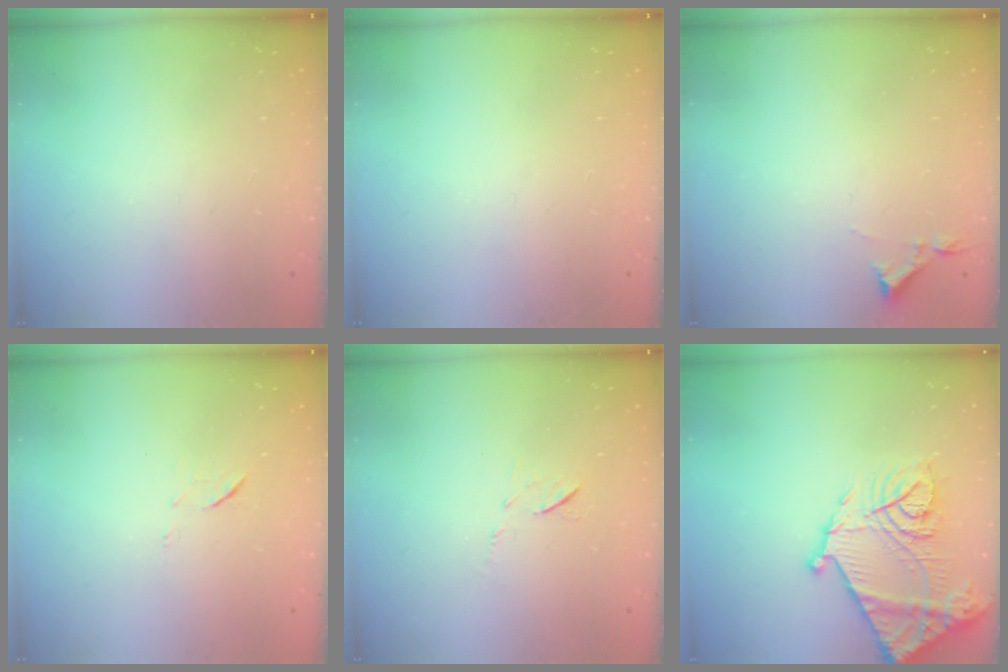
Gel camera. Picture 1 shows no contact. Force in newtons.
{"total": 0.0}
{"total": 2.9, "press": 2.9, "slide": 0.5}
{"total": 5.4, "press": 5.2, "slide": 1.2}
{"total": 5.6, "press": 5.6, "slide": 0.6}
{"total": 20.6, "press": 20.5, "slide": 1.8}